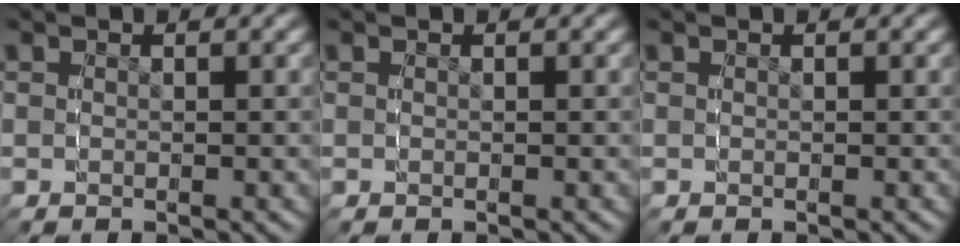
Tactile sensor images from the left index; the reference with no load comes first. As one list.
[{"total": 0.0}, {"total": 0.0}]